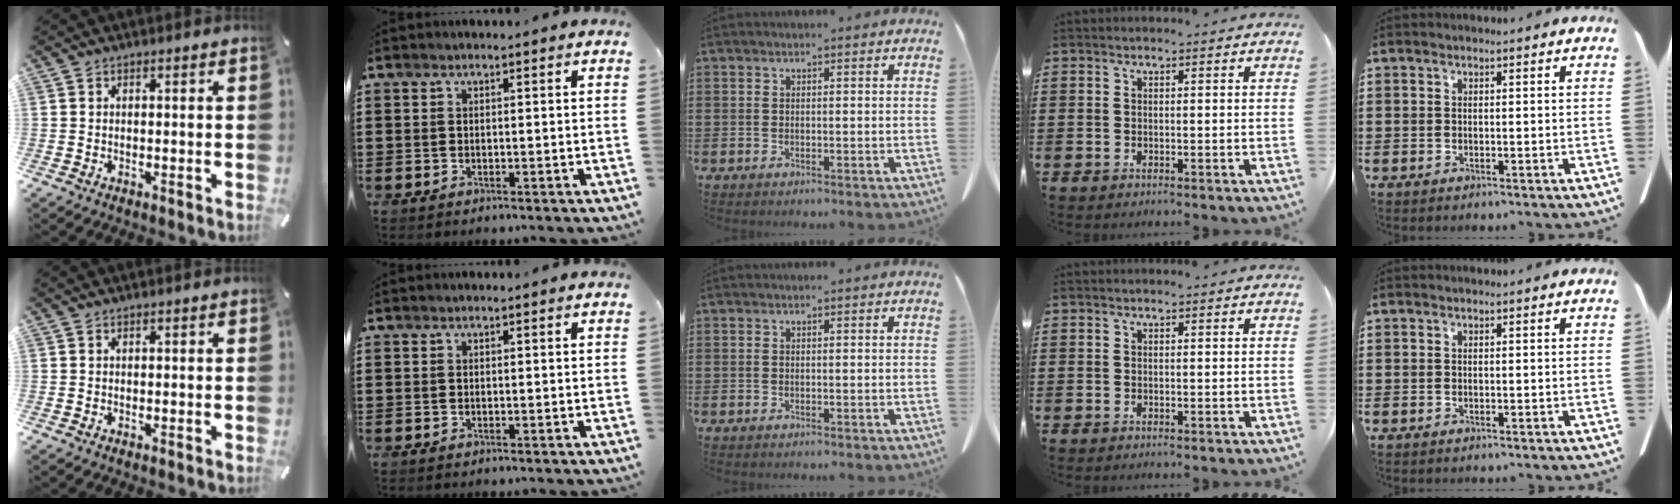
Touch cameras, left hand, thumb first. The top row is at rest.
{}